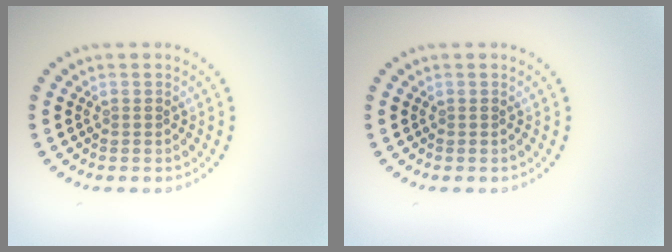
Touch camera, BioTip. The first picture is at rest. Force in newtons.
{"total": 0.0}